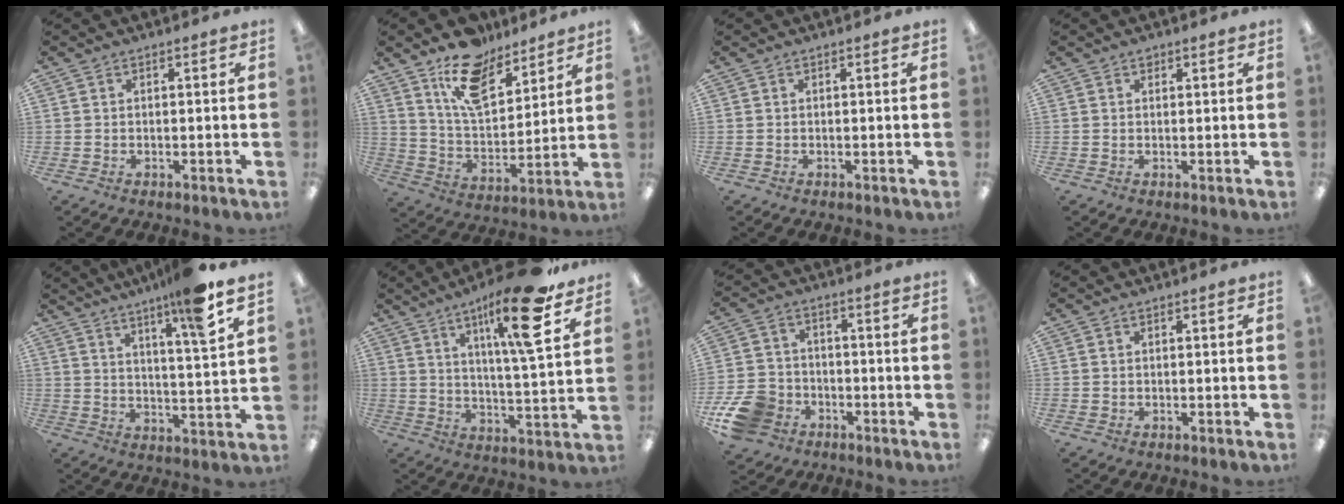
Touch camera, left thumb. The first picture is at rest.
{"total": 14.3, "force": [10.7, 6.6, 6.7], "torque": [-0.117, -0.058, 0.196]}
{"total": 0.0}
{"total": 0.8, "force": [0.6, 0.4, 0.3], "torque": [0.000, -0.003, 0.010]}
{"total": 11.5, "force": [8.3, 0.4, 8.0], "torque": [-0.127, -0.046, 0.129]}
{"total": 17.9, "force": [11.0, 2.7, 13.9], "torque": [-0.225, -0.050, 0.161]}
{"total": 10.9, "force": [-5.6, 8.0, 4.8], "torque": [-0.108, 0.042, -0.099]}
{"total": 0.0}